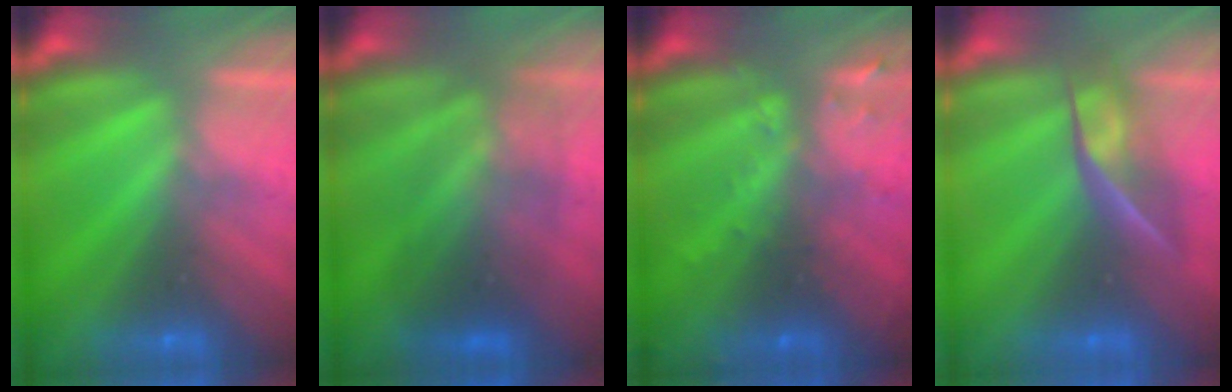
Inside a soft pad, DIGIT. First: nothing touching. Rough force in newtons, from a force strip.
{"total": 3.4}
{"total": 3.1}
{"total": 2.6}